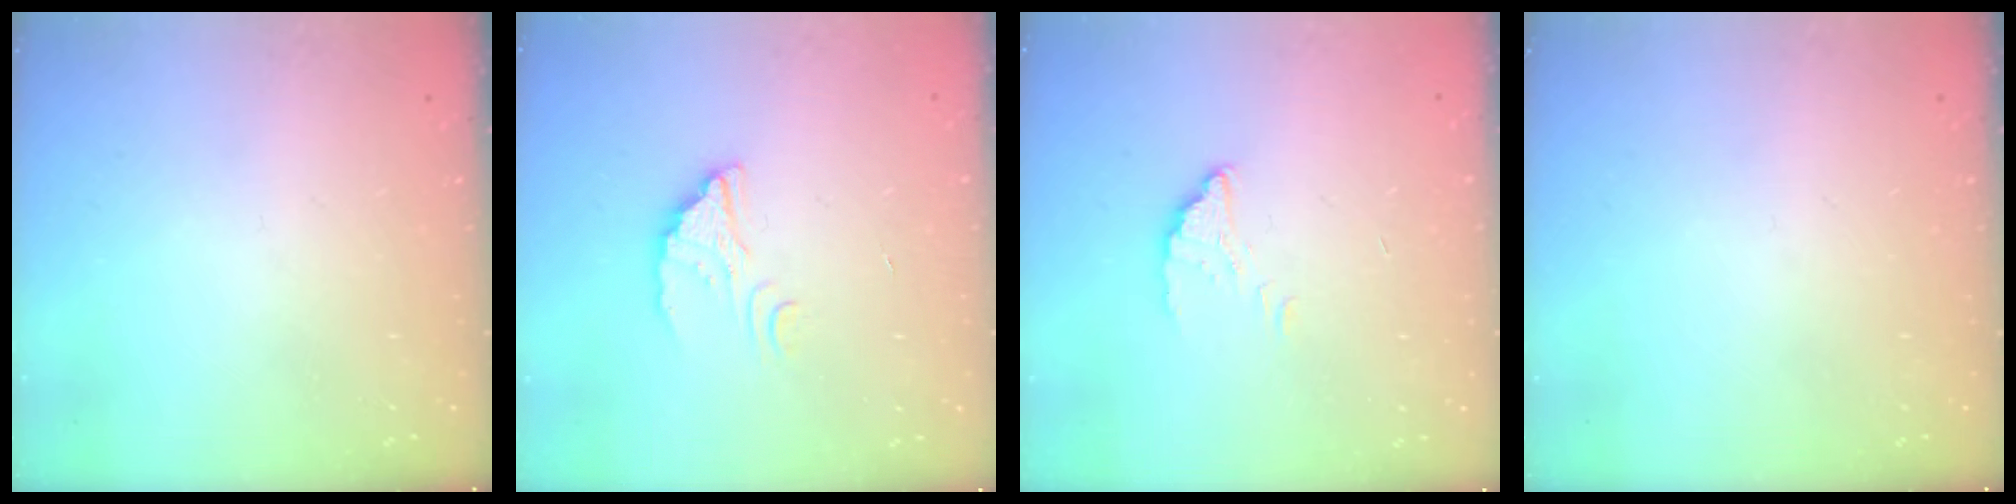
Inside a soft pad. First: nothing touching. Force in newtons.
{"total": 2.7, "press": 2.7, "slide": 0.1}
{"total": 2.1, "press": 2.1, "slide": 0.2}
{"total": 0.0}